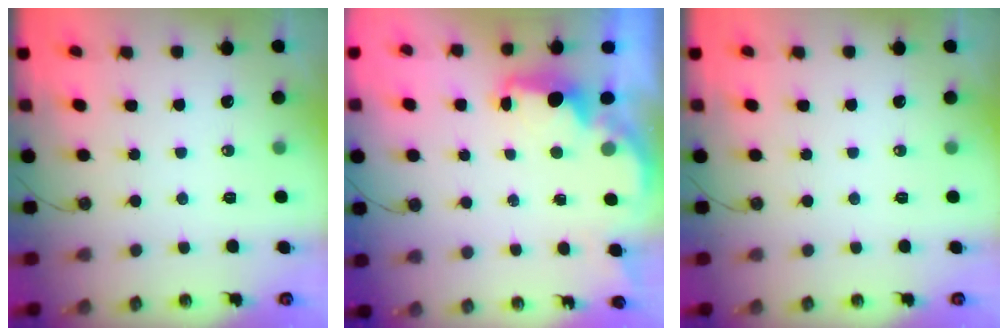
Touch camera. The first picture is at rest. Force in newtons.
{"total": 2.2, "press": 2.1, "slide": 0.7}
{"total": 0.0}